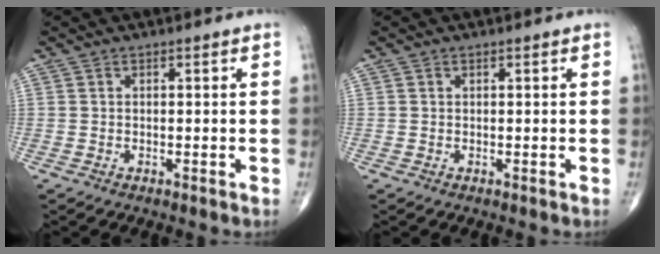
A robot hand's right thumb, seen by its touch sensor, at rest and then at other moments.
{"total": 0.0}